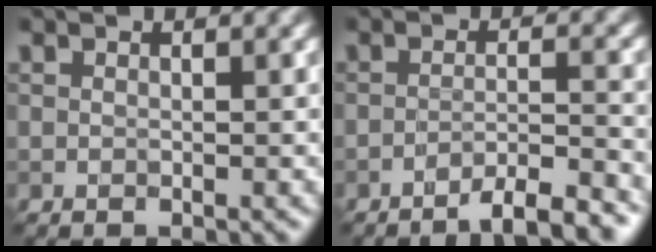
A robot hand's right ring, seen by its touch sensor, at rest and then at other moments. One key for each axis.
{"total": 4.9, "fx": -3.8, "fy": 0.6, "fz": 2.9, "tx": -0.037, "ty": 0.011, "tz": -0.064}